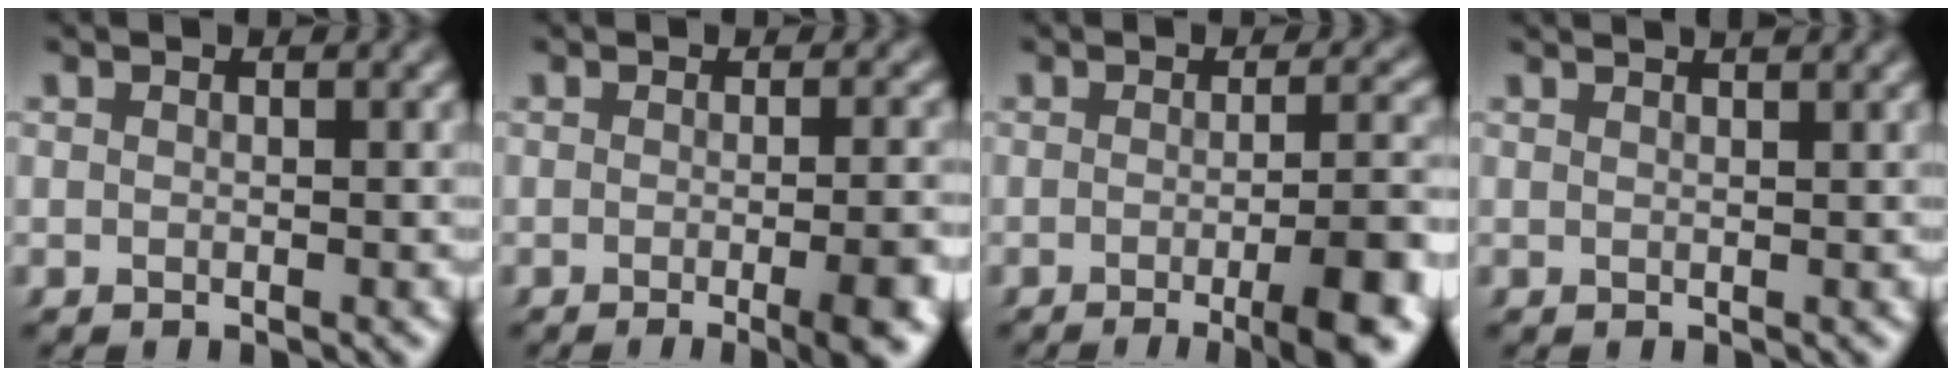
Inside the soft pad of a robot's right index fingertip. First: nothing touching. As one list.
[{"total": 5.1, "force": [-2.1, 1.0, 4.5], "torque": [-0.050, 0.003, -0.039]}, {"total": 7.6, "force": [-3.5, 1.9, 6.5], "torque": [-0.078, 0.000, -0.059]}, {"total": 1.7, "force": [1.2, -0.2, 1.1], "torque": [-0.004, 0.004, 0.019]}]